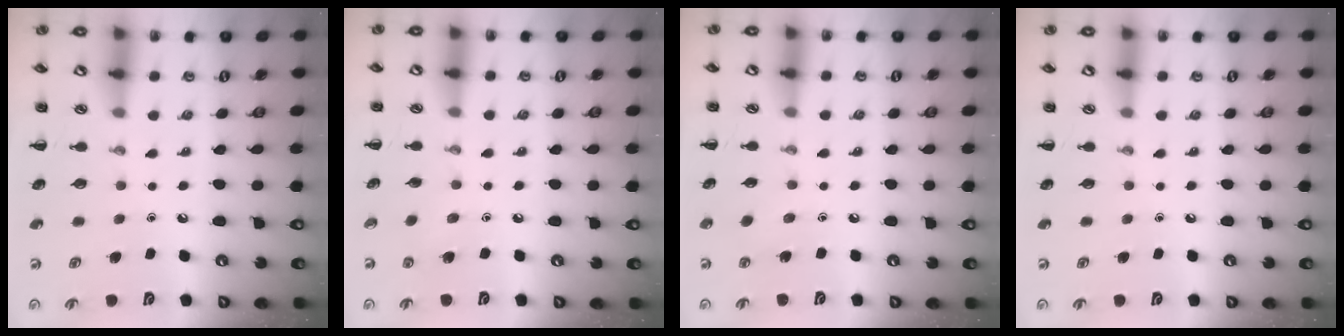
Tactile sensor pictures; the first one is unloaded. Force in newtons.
{"total": 2.4, "press": 2.2, "slide": 0.9}
{"total": 4.0, "press": 3.9, "slide": 1.0}
{"total": 0.0}